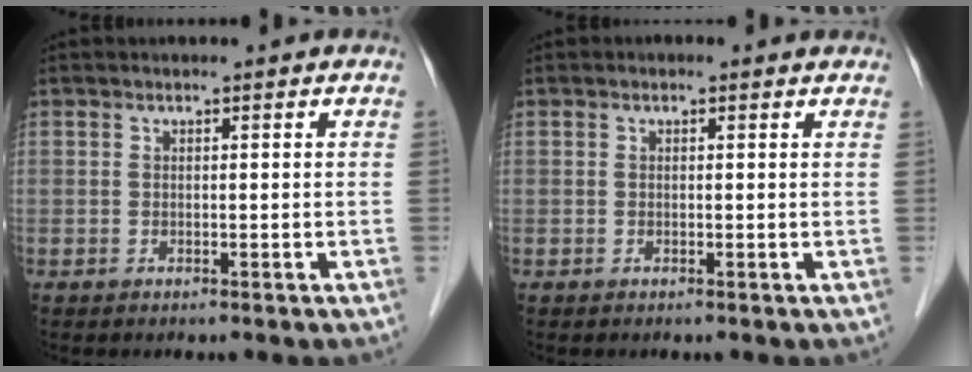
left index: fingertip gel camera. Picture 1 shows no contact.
{"total": 0.0}